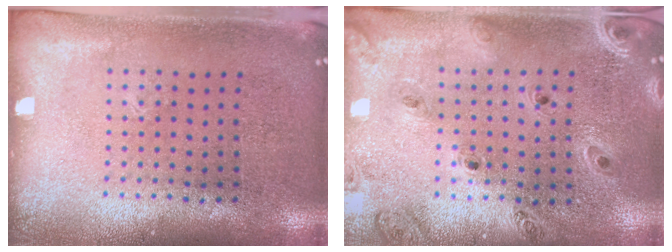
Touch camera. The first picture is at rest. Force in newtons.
{"total": 1.2, "press": 1.2, "slide": 0.2}